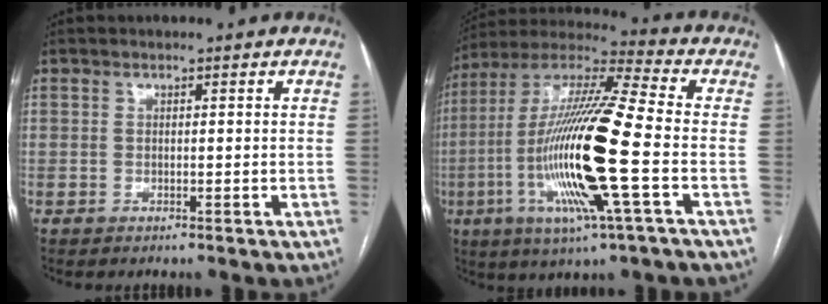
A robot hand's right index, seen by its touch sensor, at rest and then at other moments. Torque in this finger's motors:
{"motor_torque": [2.14, 0.00, 1.05, 0.21]}